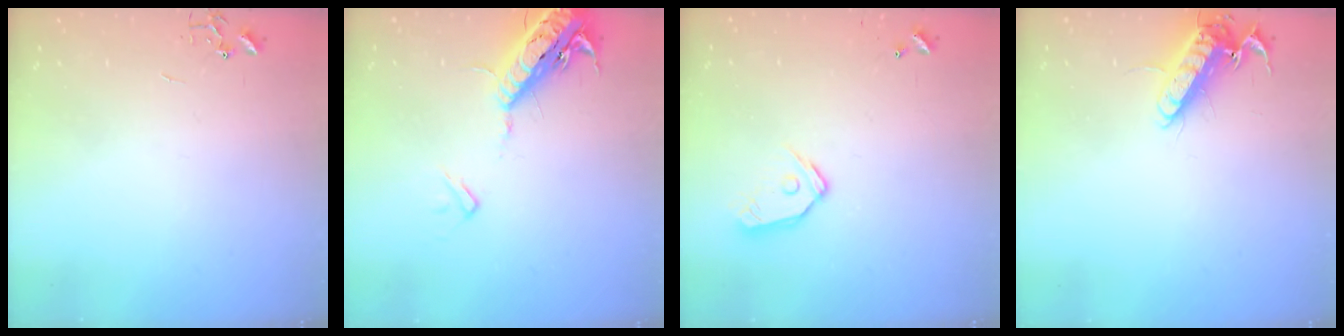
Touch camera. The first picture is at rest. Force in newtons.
{"total": 18.4, "press": 18.0, "slide": 4.0}
{"total": 9.8, "press": 9.8, "slide": 0.9}
{"total": 12.3, "press": 12.1, "slide": 1.8}